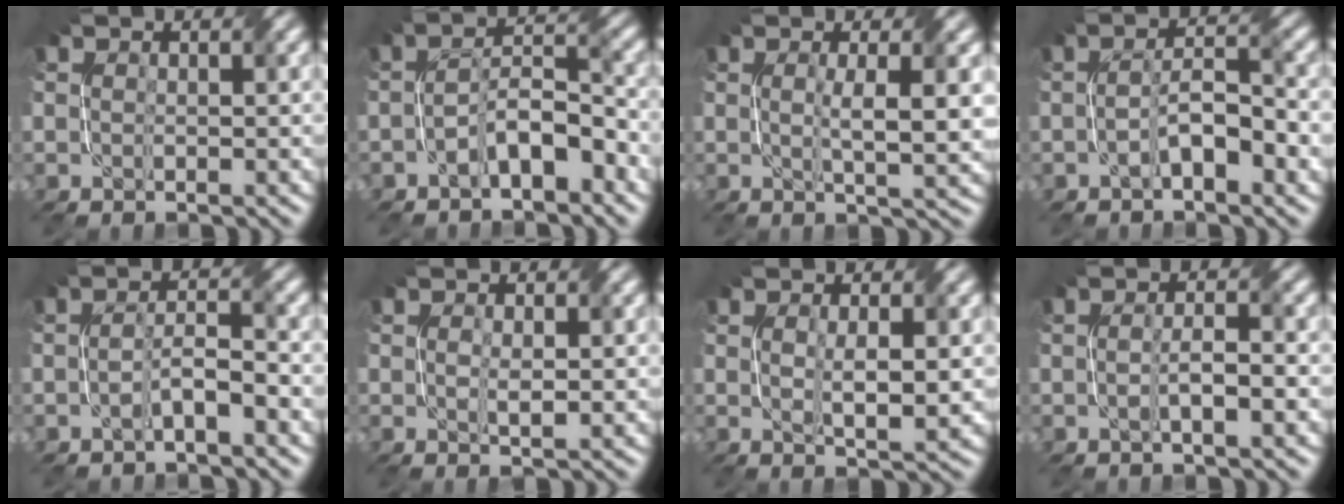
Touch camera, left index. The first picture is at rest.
{"total": 4.4, "force": [-2.3, 1.7, 3.3], "torque": [-0.055, 0.017, -0.042]}
{"total": 4.0, "force": [0.5, 0.7, 3.9], "torque": [-0.059, -0.003, 0.009]}
{"total": 4.2, "force": [-1.5, 1.5, 3.6], "torque": [-0.063, 0.010, -0.028]}
{"total": 2.4, "force": [-1.3, 0.5, 2.0], "torque": [-0.037, 0.010, -0.028]}
{"total": 1.6, "force": [0.1, 0.6, 1.4], "torque": [-0.028, -0.003, 0.005]}
{"total": 2.8, "force": [0.4, 0.5, 2.7], "torque": [-0.050, -0.004, 0.012]}
{"total": 2.3, "force": [-0.6, 0.4, 2.2], "torque": [-0.041, 0.003, -0.012]}